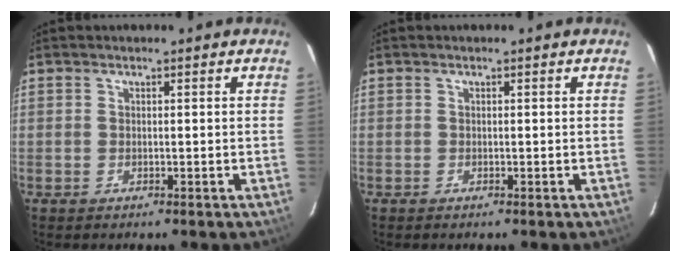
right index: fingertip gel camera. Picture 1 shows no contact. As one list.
[{"total": 0.0}]